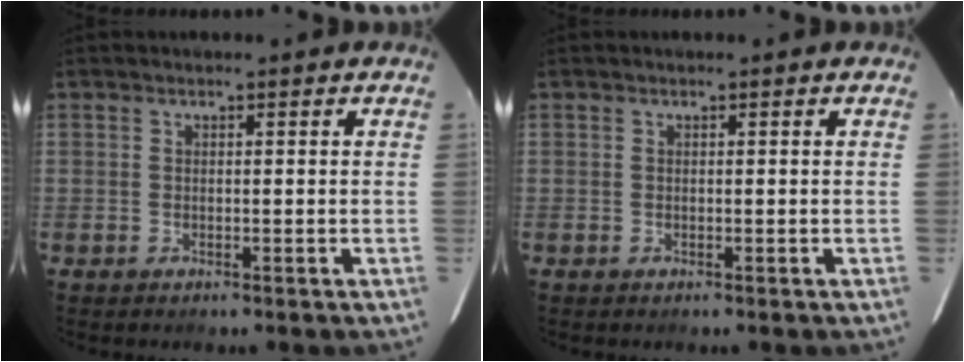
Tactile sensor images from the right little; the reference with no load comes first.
{"total": 0.0}